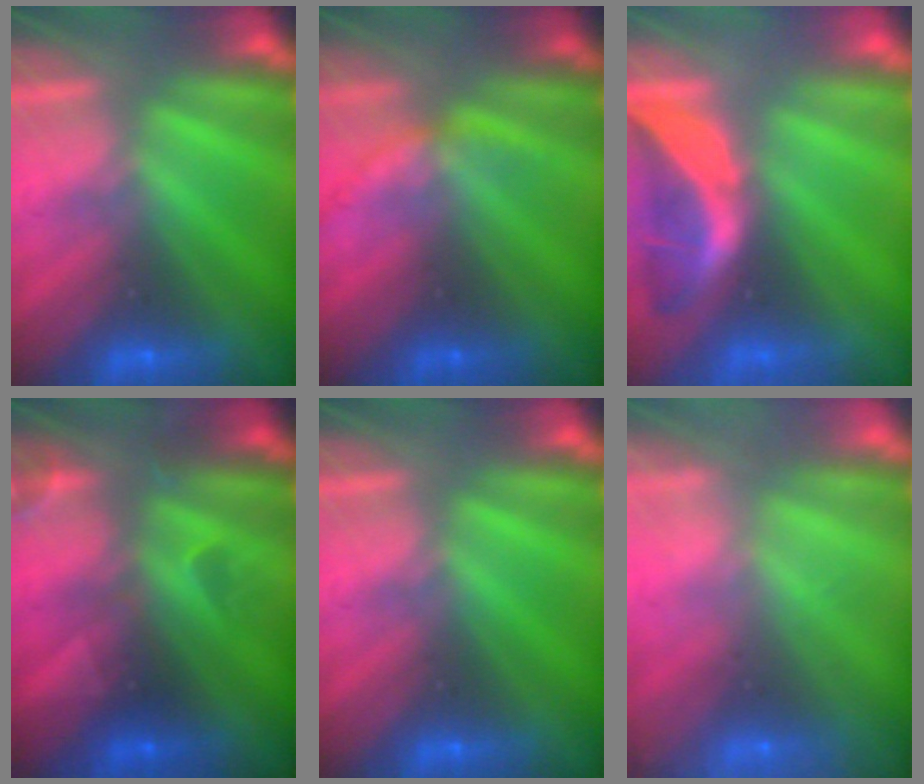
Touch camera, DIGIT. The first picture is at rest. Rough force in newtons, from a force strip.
{"total": 1.9}
{"total": 1.8}
{"total": 2.4}
{"total": 0.0}
{"total": 9.1}